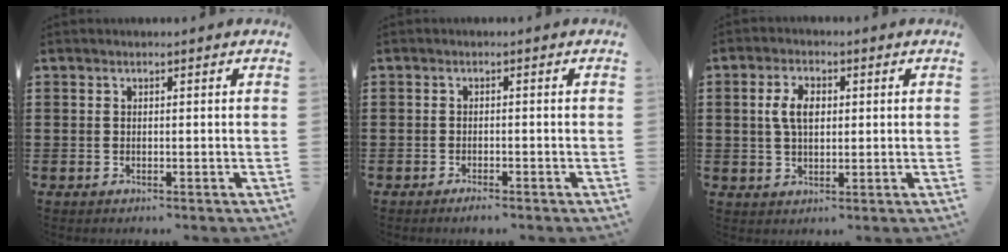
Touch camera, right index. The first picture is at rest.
{"total": 1.1, "force": [-1.0, 0.1, 0.3], "torque": [-0.010, -0.003, -0.019]}
{"total": 4.9, "force": [0.8, 2.8, 3.9], "torque": [-0.091, 0.010, 0.009]}